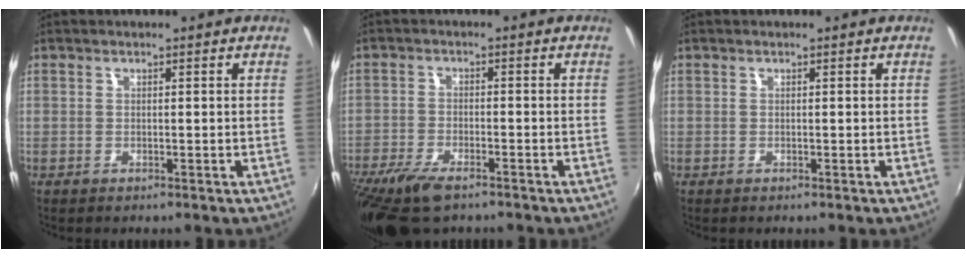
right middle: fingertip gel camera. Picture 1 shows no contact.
{"total": 11.8, "force": [-8.4, 4.4, 7.1], "torque": [-0.172, -0.038, -0.156]}
{"total": 0.0}